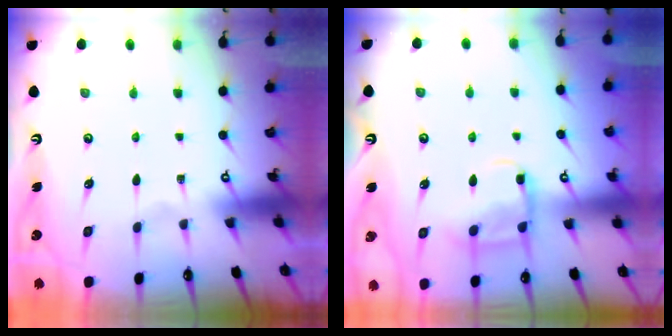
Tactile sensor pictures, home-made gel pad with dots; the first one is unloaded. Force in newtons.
{"total": 10.6, "press": 10.5, "slide": 1.1}